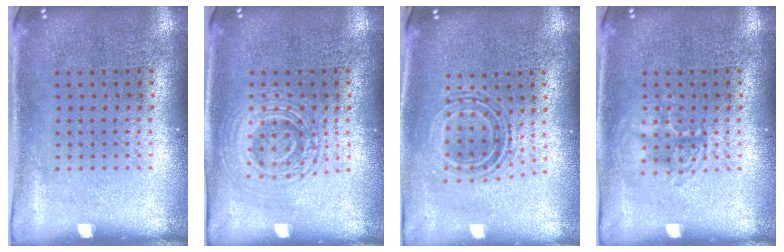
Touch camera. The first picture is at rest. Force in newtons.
{"total": 1.8, "press": 1.8, "slide": 0.4}
{"total": 0.8, "press": 0.8, "slide": 0.3}
{"total": 1.9, "press": 1.9, "slide": 0.3}